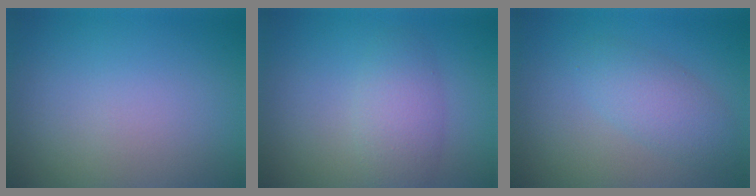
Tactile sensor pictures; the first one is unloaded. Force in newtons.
{"total": 3.2, "press": 3.2, "slide": 0.1}
{"total": 3.0, "press": 3.0, "slide": 0.2}